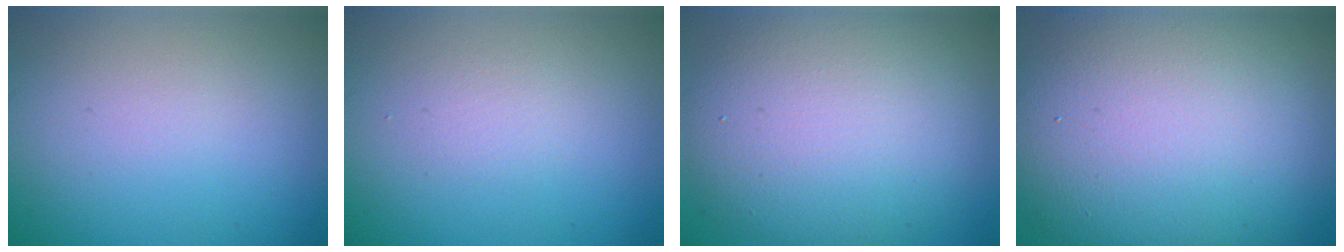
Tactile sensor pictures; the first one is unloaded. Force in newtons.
{"total": 1.2, "press": 1.2, "slide": 0.0}
{"total": 9.8, "press": 9.8, "slide": 0.6}
{"total": 14.8, "press": 14.8, "slide": 1.1}